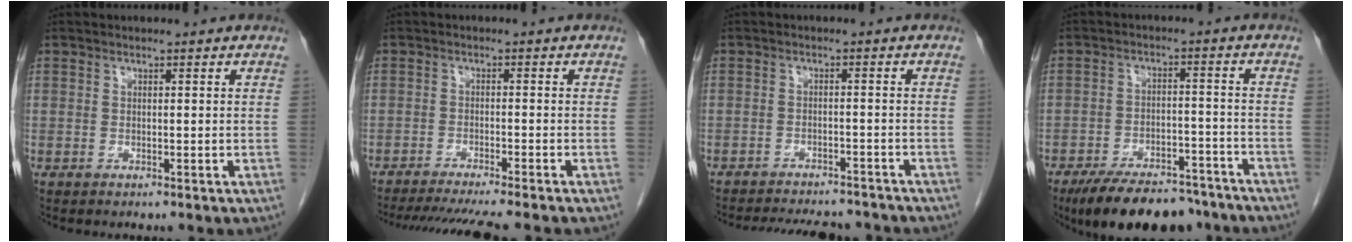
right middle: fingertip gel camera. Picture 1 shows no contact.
{"total": 12.0, "force": [-10.6, -0.1, 5.6], "torque": [-0.070, -0.024, -0.153]}
{"total": 13.7, "force": [-12.5, 3.3, 4.5], "torque": [-0.084, 0.000, -0.157]}
{"total": 14.7, "force": [-12.2, 5.3, 6.3], "torque": [-0.093, 0.005, -0.179]}